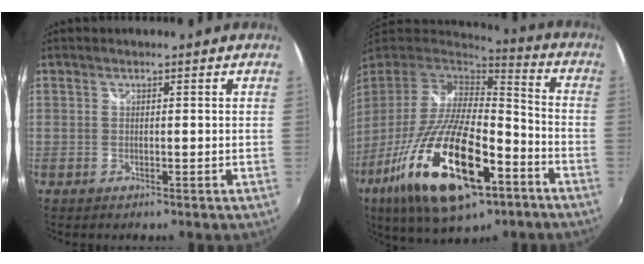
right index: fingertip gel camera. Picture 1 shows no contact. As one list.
[{"total": 28.6, "force": [-14.2, 10.7, 22.4], "torque": [-0.431, -0.053, -0.240]}]